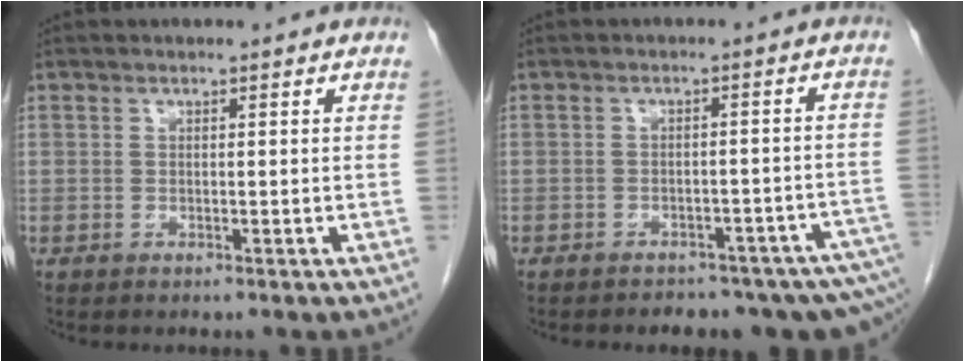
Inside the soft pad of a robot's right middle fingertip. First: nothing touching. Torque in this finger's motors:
{"motor_torque": [1.08, -1.06, 0.17, 0.05]}